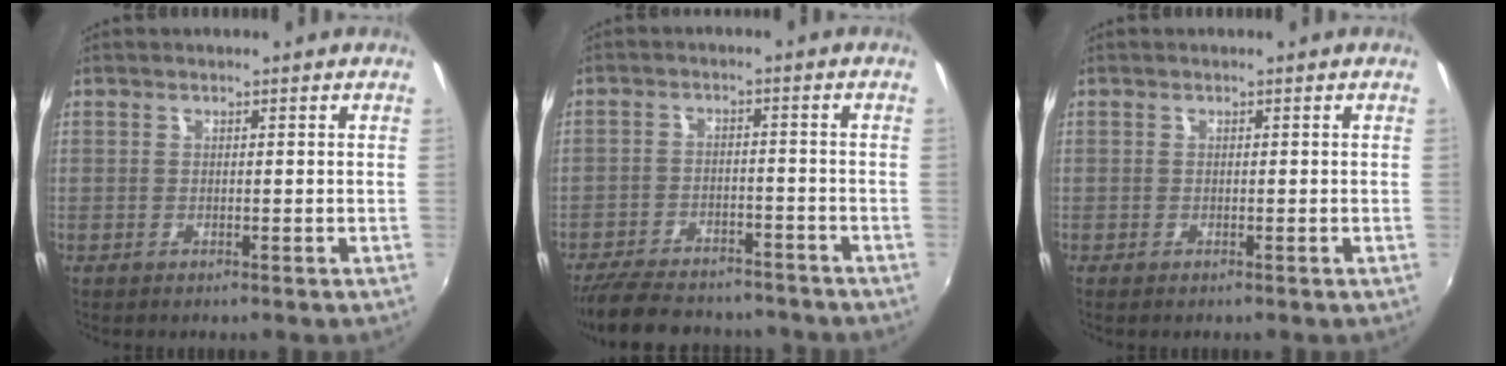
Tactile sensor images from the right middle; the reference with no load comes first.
{"total": 17.8, "force": [-15.0, 6.0, 7.4], "torque": [-0.165, -0.011, -0.215]}
{"total": 0.7, "force": [-0.5, 0.2, 0.3], "torque": [-0.008, -0.002, -0.009]}